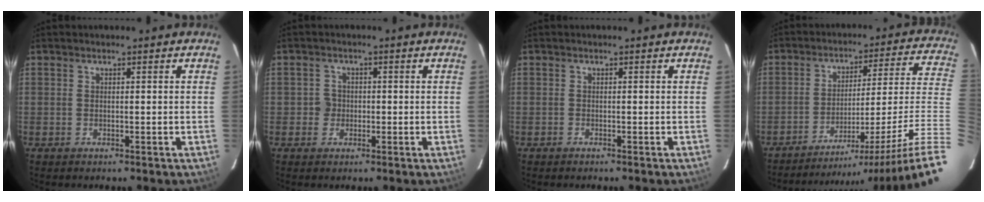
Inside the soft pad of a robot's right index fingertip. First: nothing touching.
{"total": 2.4, "force": [-0.6, 2.4, 0.1], "torque": [-0.001, 0.008, -0.011]}
{"total": 0.0}
{"total": 21.8, "force": [-14.7, -1.7, 16.0], "torque": [-0.187, -0.045, -0.204]}